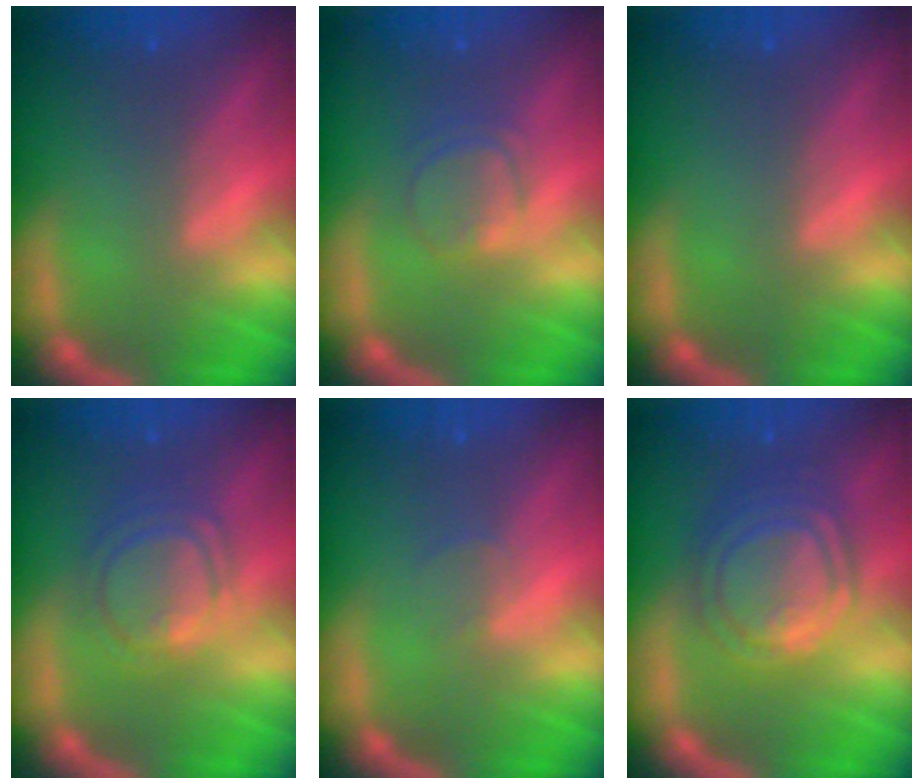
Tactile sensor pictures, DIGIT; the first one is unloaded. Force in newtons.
{"total": 3.0}
{"total": 0.0}
{"total": 5.6}
{"total": 1.0}
{"total": 8.6}